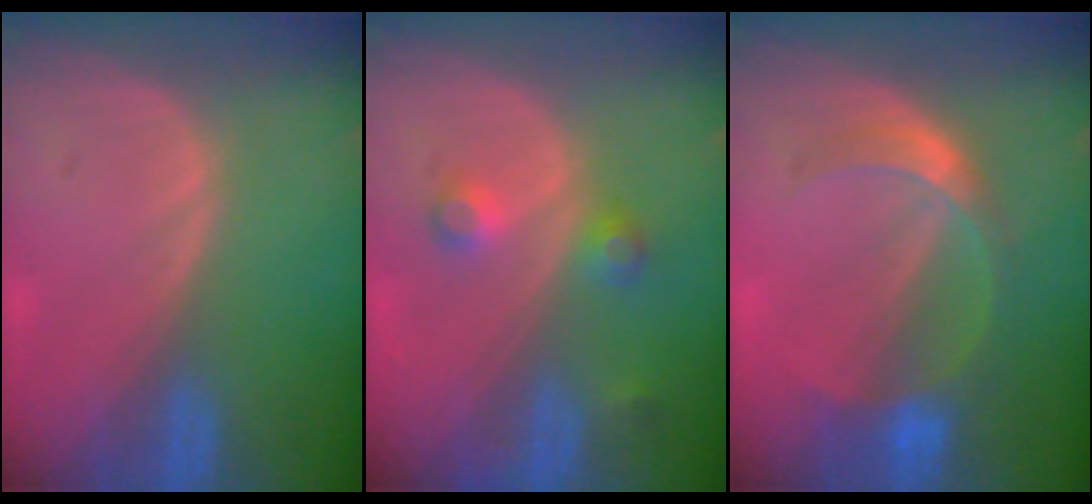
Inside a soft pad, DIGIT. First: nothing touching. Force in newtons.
{"total": 3.6, "press": 3.4, "slide": 1.1}
{"total": 6.1, "press": 5.5, "slide": 2.8}